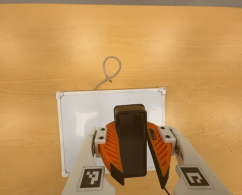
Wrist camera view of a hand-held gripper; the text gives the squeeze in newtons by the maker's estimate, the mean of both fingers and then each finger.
{"total": 11.0, "left": 11.3, "right": 10.8}